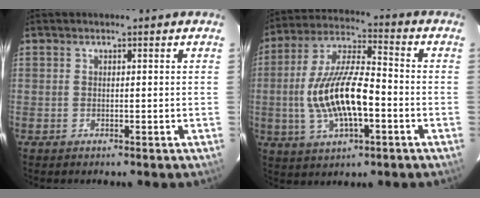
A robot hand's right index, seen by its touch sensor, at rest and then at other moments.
{"total": 15.7, "force": [-3.2, 5.5, 14.4], "torque": [-0.290, 0.004, -0.057]}